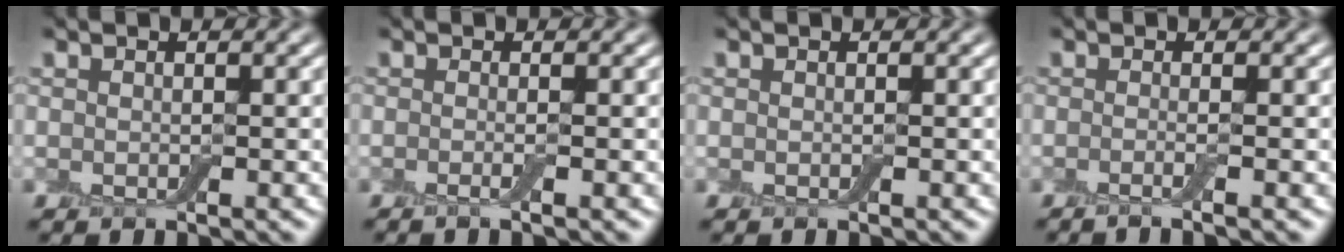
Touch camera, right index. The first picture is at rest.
{"total": 1.4, "force": [-0.3, 0.4, 1.3], "torque": [-0.015, -0.008, -0.016]}
{"total": 0.0}
{"total": 1.8, "force": [-0.5, 0.6, 1.6], "torque": [-0.014, -0.010, -0.024]}